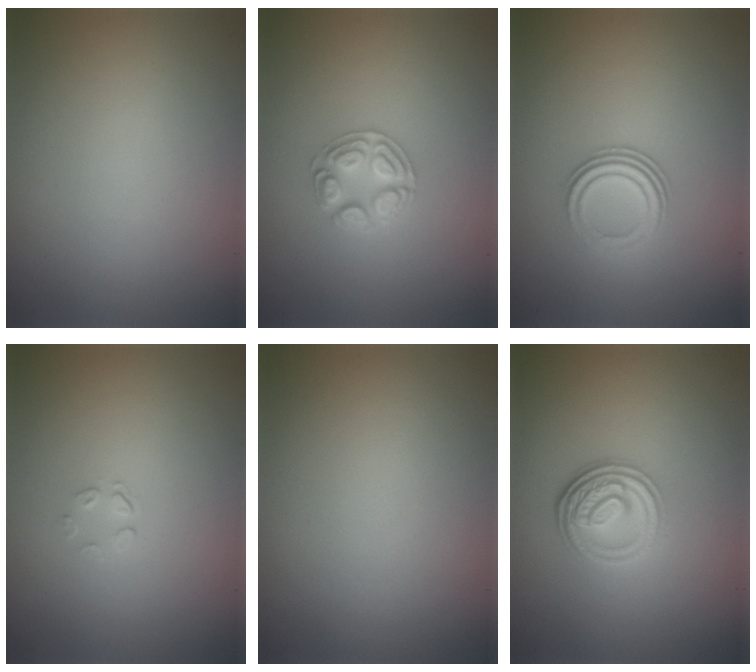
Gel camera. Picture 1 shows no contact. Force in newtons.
{"total": 2.5, "press": 2.5, "slide": 0.4}
{"total": 3.2, "press": 2.1, "slide": 2.5}
{"total": 0.7, "press": 0.4, "slide": 0.6}
{"total": 0.0}
{"total": 4.4, "press": 3.3, "slide": 2.8}